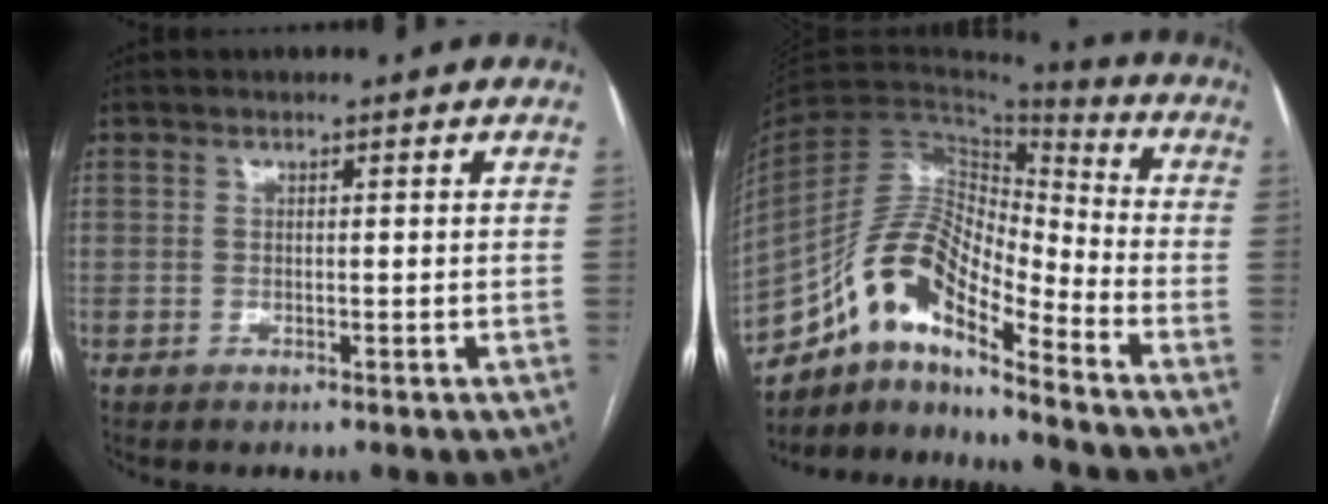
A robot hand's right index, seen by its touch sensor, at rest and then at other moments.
{"total": 14.5, "force": [-9.7, 3.7, 10.1], "torque": [-0.192, 0.032, -0.172]}